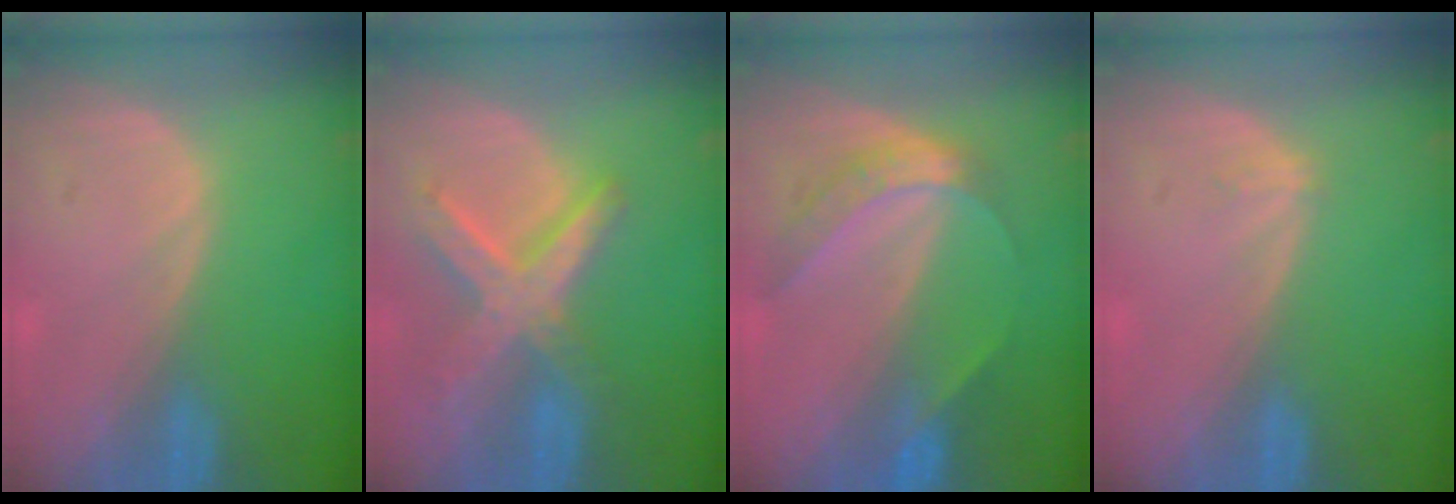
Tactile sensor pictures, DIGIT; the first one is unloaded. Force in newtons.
{"total": 8.5, "press": 7.3, "slide": 4.2}
{"total": 6.3, "press": 5.2, "slide": 3.4}
{"total": 0.9, "press": 0.6, "slide": 0.6}